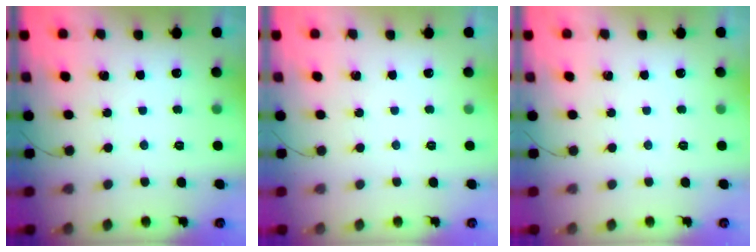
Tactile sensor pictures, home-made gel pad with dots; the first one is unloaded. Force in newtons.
{"total": 0.0}
{"total": 0.0}